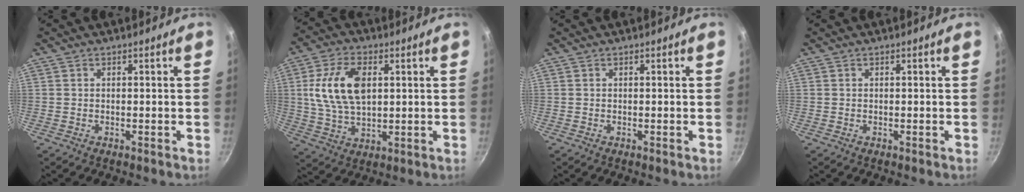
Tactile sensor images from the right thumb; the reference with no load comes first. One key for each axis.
{"total": 13.1, "fx": 2.6, "fy": 7.6, "fz": 10.3, "tx": -0.183, "ty": -0.001, "tz": 0.047}
{"total": 0.0}
{"total": 0.0}